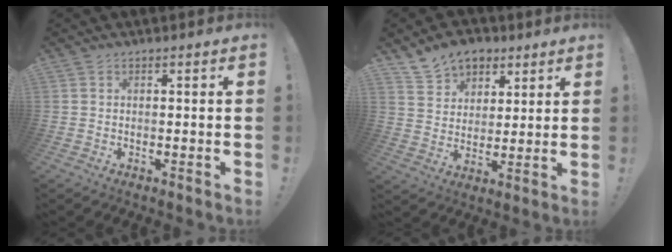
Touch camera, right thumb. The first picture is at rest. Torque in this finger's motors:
{"motor_torque": [-0.05, 0.10, 0.16, 0.07, 0.09]}